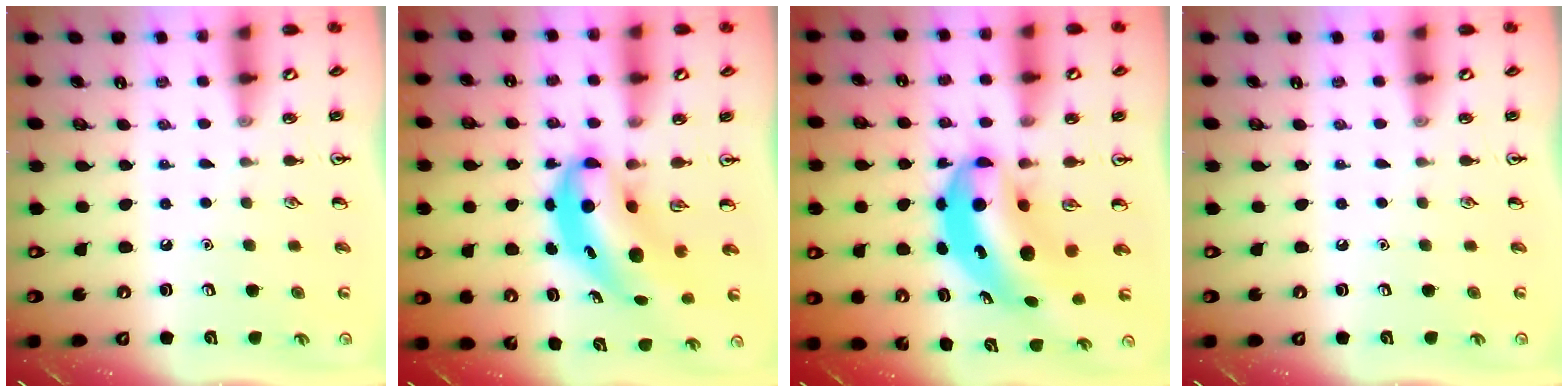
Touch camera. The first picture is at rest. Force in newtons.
{"total": 7.5, "press": 7.2, "slide": 2.0}
{"total": 9.2, "press": 8.8, "slide": 2.5}
{"total": 0.0}